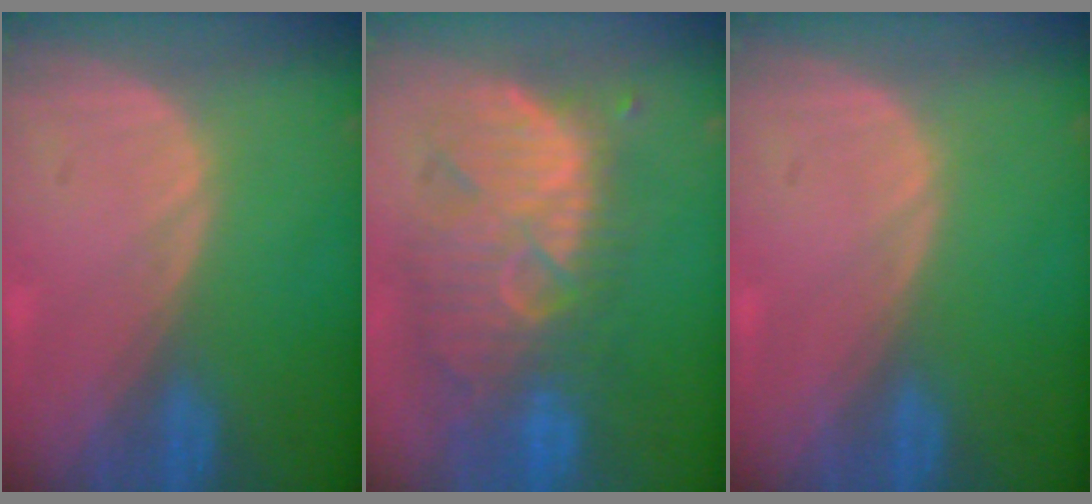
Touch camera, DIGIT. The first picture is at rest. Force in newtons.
{"total": 11.8, "press": 10.9, "slide": 4.4}
{"total": 0.0}